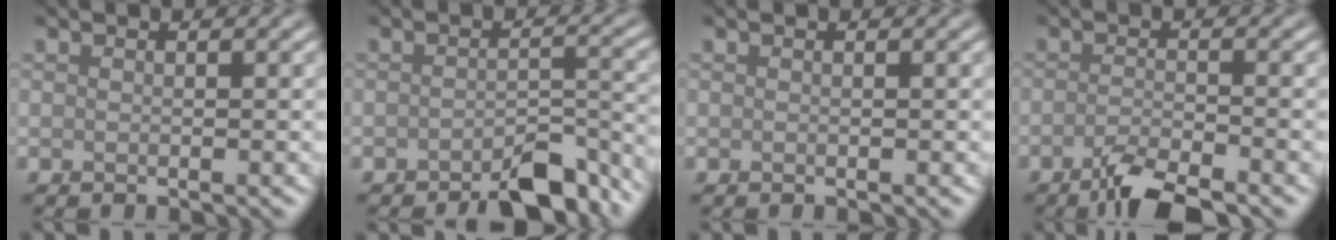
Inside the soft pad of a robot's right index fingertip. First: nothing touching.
{"total": 4.8, "force": [-3.6, 1.6, 2.7], "torque": [-0.033, 0.007, -0.053]}
{"total": 0.0}
{"total": 3.9, "force": [-2.7, 0.9, 2.6], "torque": [-0.050, -0.004, -0.060]}